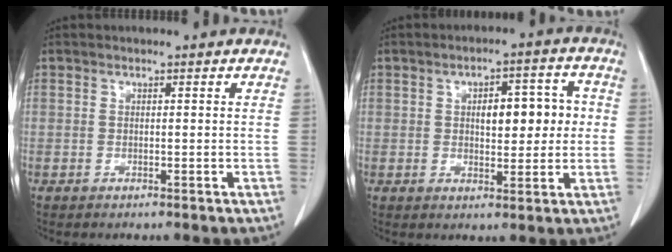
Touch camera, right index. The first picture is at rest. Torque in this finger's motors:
{"motor_torque": [0.17, 0.17, 0.32, 0.05]}